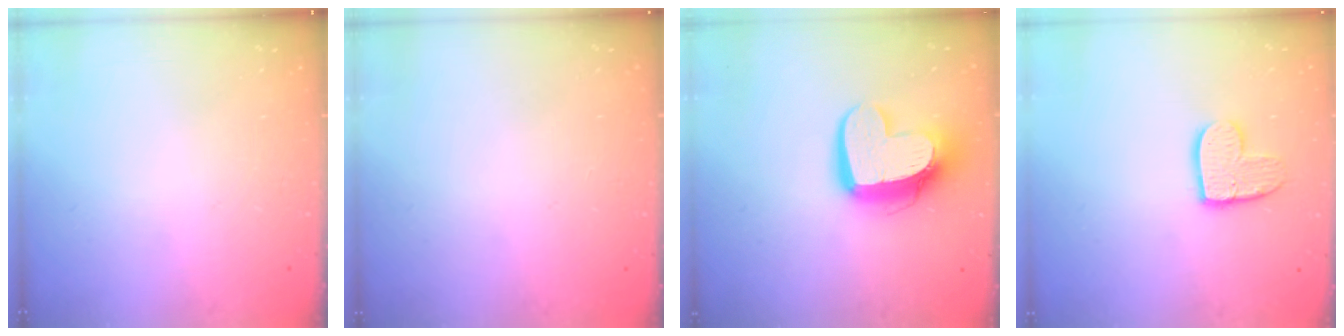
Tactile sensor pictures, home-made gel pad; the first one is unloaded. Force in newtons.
{"total": 0.0}
{"total": 14.0, "press": 13.9, "slide": 1.3}
{"total": 10.7, "press": 10.7, "slide": 1.0}